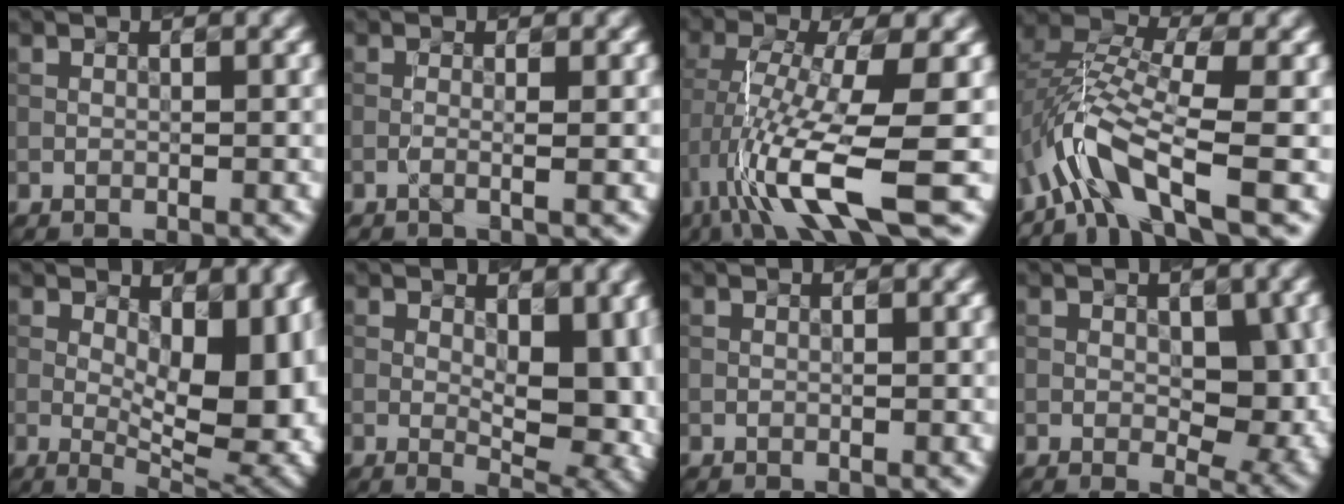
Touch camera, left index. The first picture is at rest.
{"total": 1.8, "force": [-0.1, 0.7, 1.7], "torque": [-0.016, -0.001, -0.017]}
{"total": 9.8, "force": [-3.7, 2.0, 8.9], "torque": [-0.174, -0.005, -0.066]}
{"total": 6.7, "force": [-3.4, 2.0, 5.5], "torque": [-0.109, 0.009, -0.076]}
{"total": 11.0, "force": [1.0, 5.4, 9.5], "torque": [-0.098, -0.004, 0.015]}
{"total": 9.5, "force": [1.0, 4.8, 8.2], "torque": [-0.116, -0.016, 0.024]}
{"total": 0.0}
{"total": 5.8, "force": [0.3, 3.2, 4.8], "torque": [-0.063, -0.010, 0.011]}